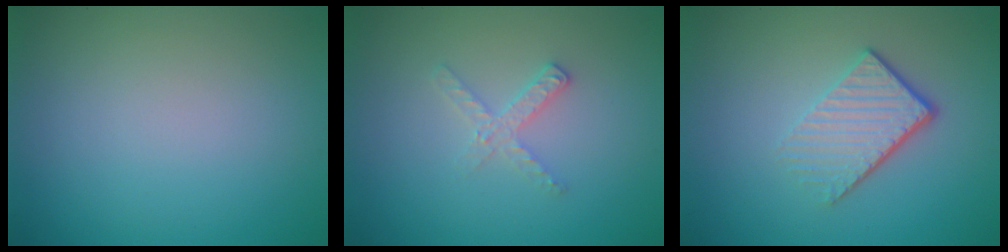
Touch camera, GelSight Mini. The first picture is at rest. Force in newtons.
{"total": 1.7, "press": 1.7, "slide": 0.2}
{"total": 4.1, "press": 2.8, "slide": 3.0}